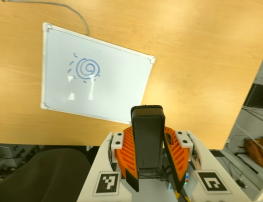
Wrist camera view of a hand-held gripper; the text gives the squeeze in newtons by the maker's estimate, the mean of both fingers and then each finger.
{"total": 7.8, "left": 7.0, "right": 8.6}